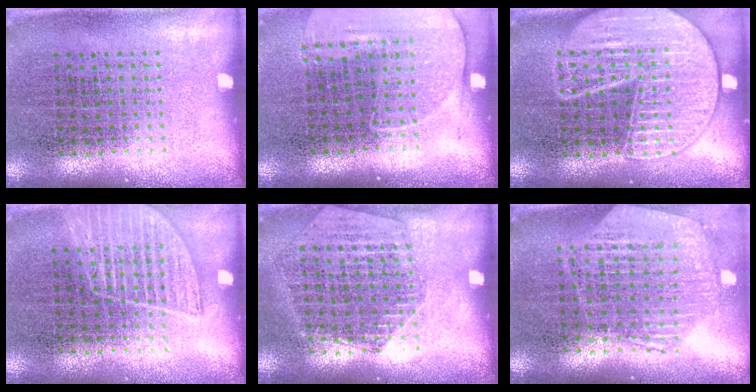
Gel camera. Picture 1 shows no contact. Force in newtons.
{"total": 1.4, "press": 1.3, "slide": 0.4}
{"total": 3.5, "press": 3.5, "slide": 0.4}
{"total": 1.4, "press": 1.3, "slide": 0.6}
{"total": 1.5, "press": 1.5, "slide": 0.0}
{"total": 1.2, "press": 1.2, "slide": 0.1}